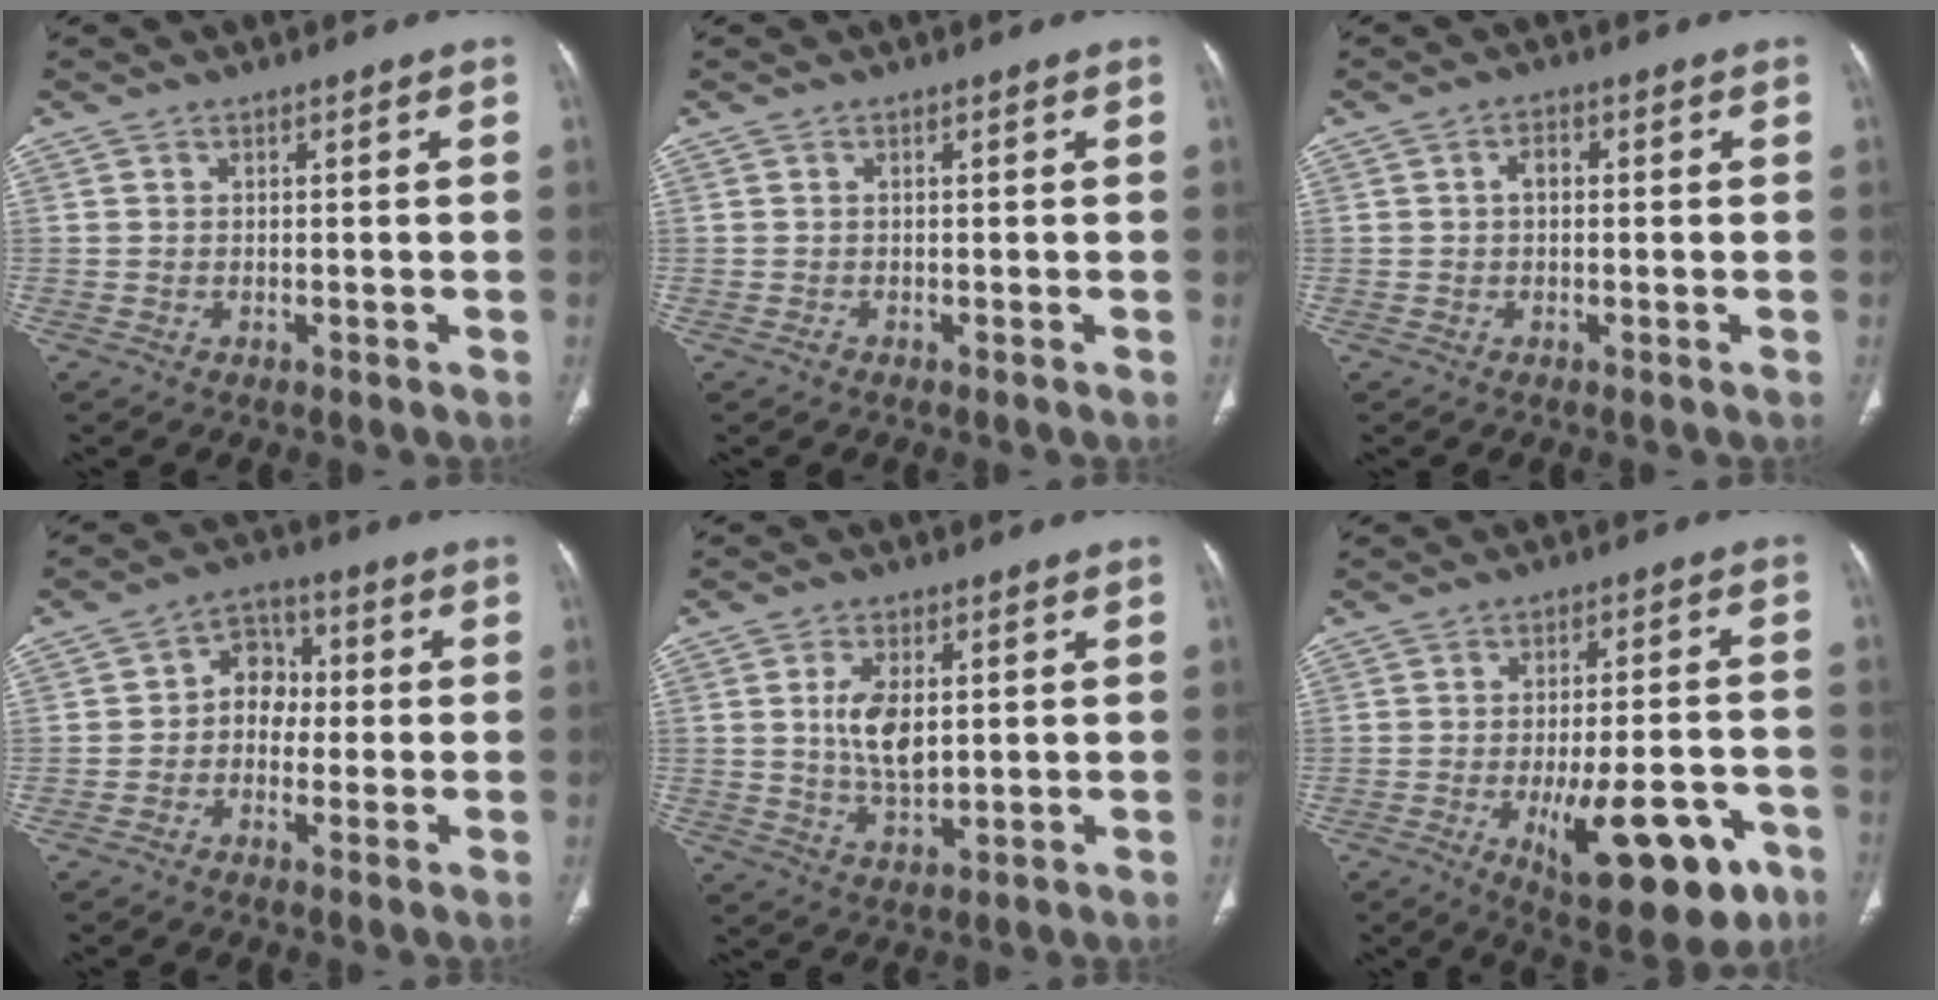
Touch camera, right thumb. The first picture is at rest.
{"total": 0.6, "force": [-0.4, 0.4, 0.2], "torque": [-0.004, 0.000, -0.010]}
{"total": 2.0, "force": [0.0, 1.4, 1.5], "torque": [-0.017, 0.010, -0.004]}
{"total": 6.8, "force": [-0.2, 5.4, 4.1], "torque": [-0.027, 0.024, -0.018]}
{"total": 7.8, "force": [1.3, 4.2, 6.5], "torque": [-0.113, -0.010, 0.028]}
{"total": 17.2, "force": [-7.2, 6.6, 14.1], "torque": [-0.162, 0.026, -0.084]}